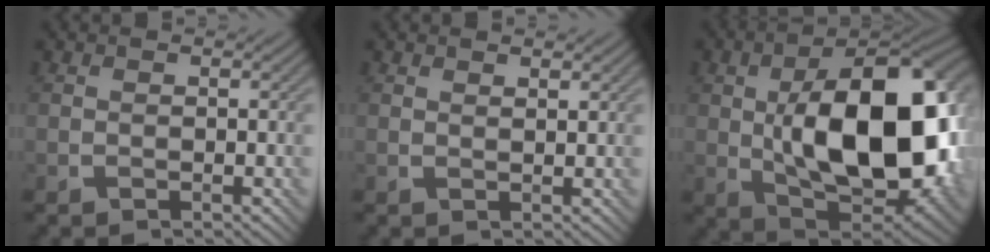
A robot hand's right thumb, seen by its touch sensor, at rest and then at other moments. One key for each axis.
{"total": 1.1, "fx": 0.9, "fy": 0.2, "fz": 0.6, "tx": -0.012, "ty": -0.003, "tz": 0.016}
{"total": 19.1, "fx": 0.0, "fy": 10.8, "fz": 15.8, "tx": -0.251, "ty": -0.006, "tz": 0.010}